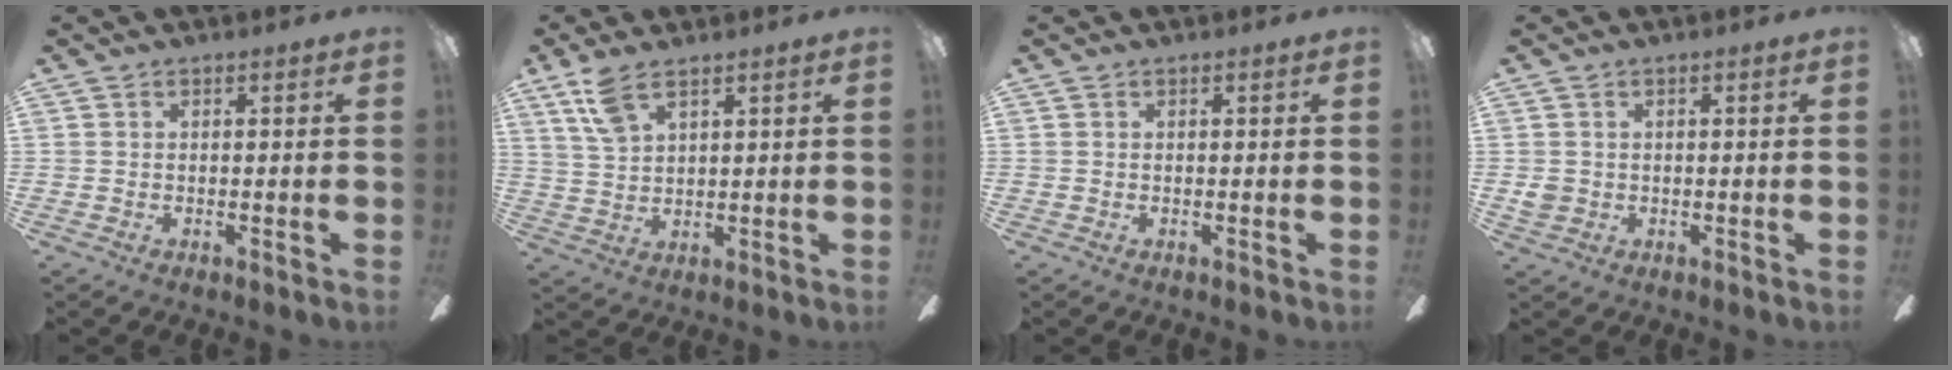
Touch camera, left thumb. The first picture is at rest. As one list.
[{"total": 7.1, "force": [5.1, 2.5, 4.2], "torque": [-0.095, -0.016, 0.098]}, {"total": 0.0}, {"total": 2.4, "force": [0.5, 2.2, 0.8], "torque": [-0.008, 0.001, 0.008]}]